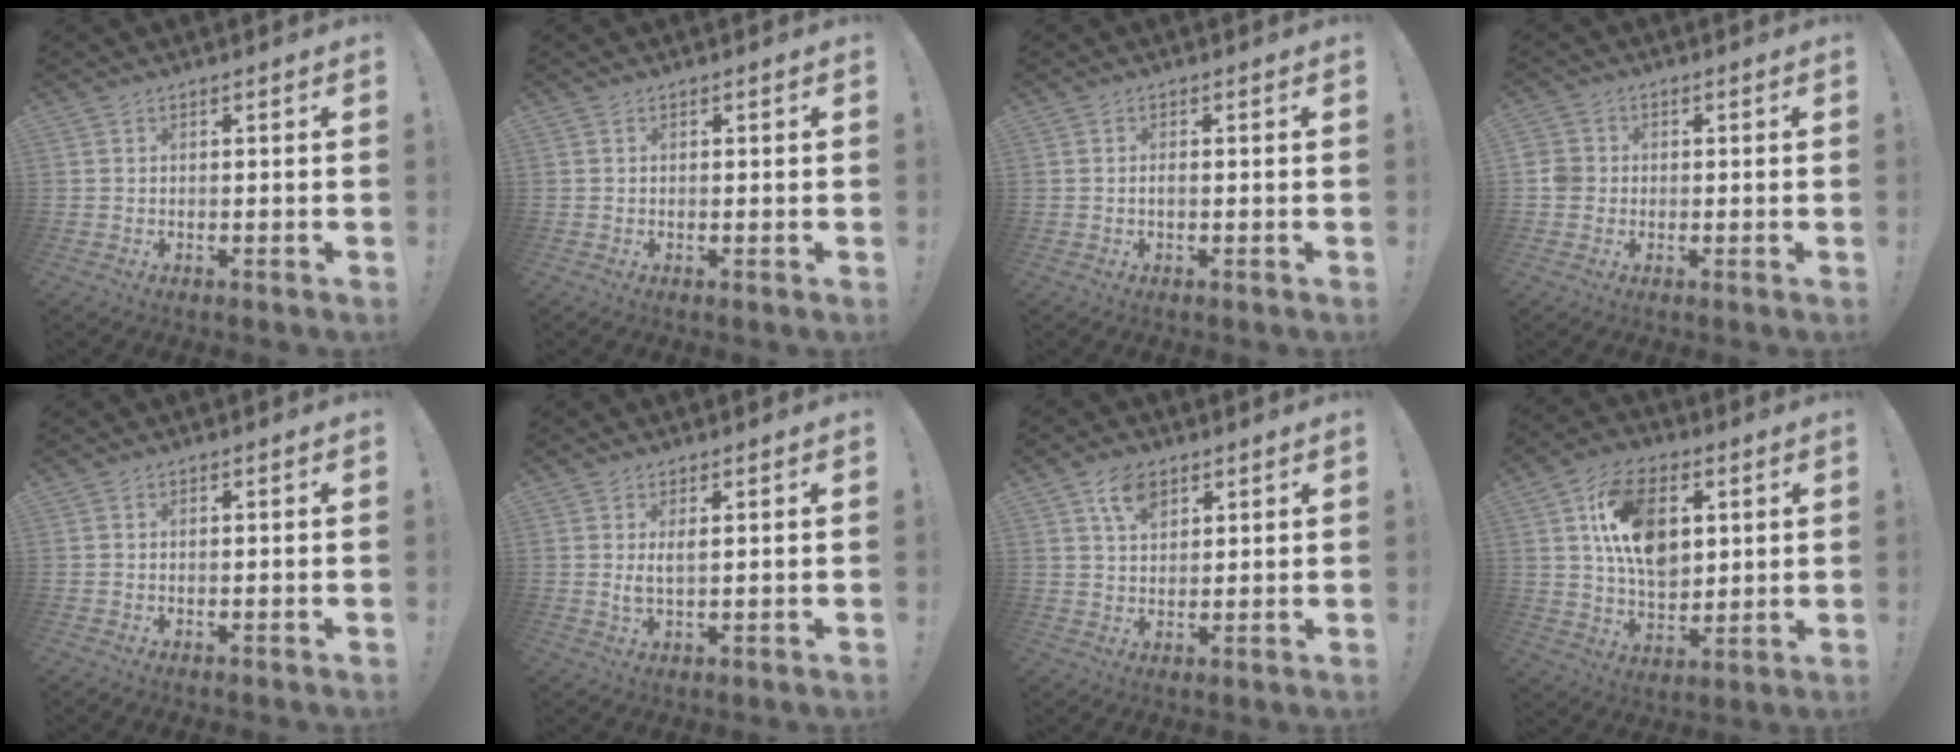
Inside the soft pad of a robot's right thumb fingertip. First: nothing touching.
{"total": 0.0}
{"total": 1.0, "force": [-0.5, 0.3, 0.8], "torque": [-0.023, 0.005, -0.008]}
{"total": 4.2, "force": [-0.5, 3.9, 1.4], "torque": [-0.028, 0.010, -0.008]}
{"total": 0.0}
{"total": 2.9, "force": [1.1, 0.8, 2.6], "torque": [-0.037, -0.009, 0.015]}
{"total": 7.4, "force": [4.3, 4.5, 4.1], "torque": [-0.070, -0.009, 0.079]}
{"total": 17.1, "force": [5.2, 11.3, 11.7], "torque": [-0.193, -0.004, 0.097]}